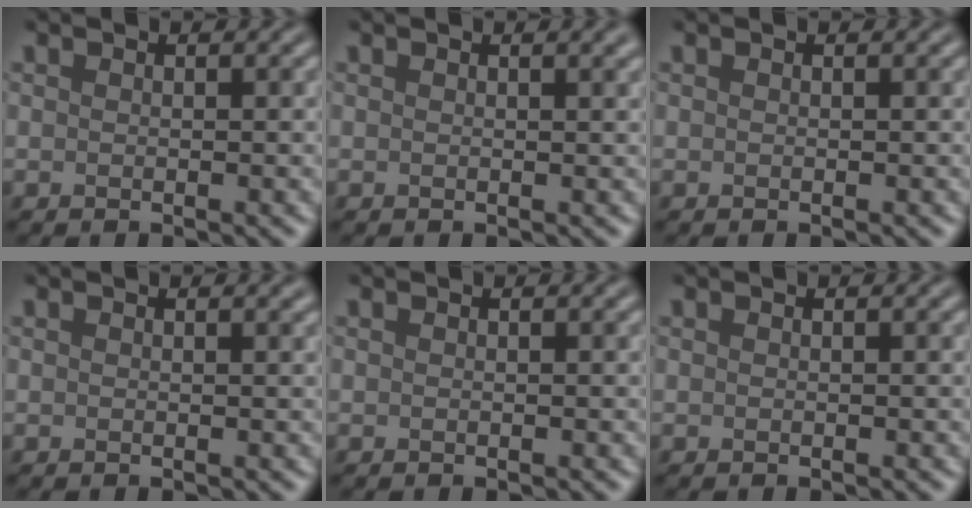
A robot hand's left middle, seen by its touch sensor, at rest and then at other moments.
{"total": 1.2, "force": [0.7, 0.3, 0.8], "torque": [-0.010, 0.002, 0.009]}
{"total": 0.0}
{"total": 0.5, "force": [0.4, 0.1, 0.3], "torque": [-0.004, 0.000, 0.007]}
{"total": 0.0}
{"total": 0.0}